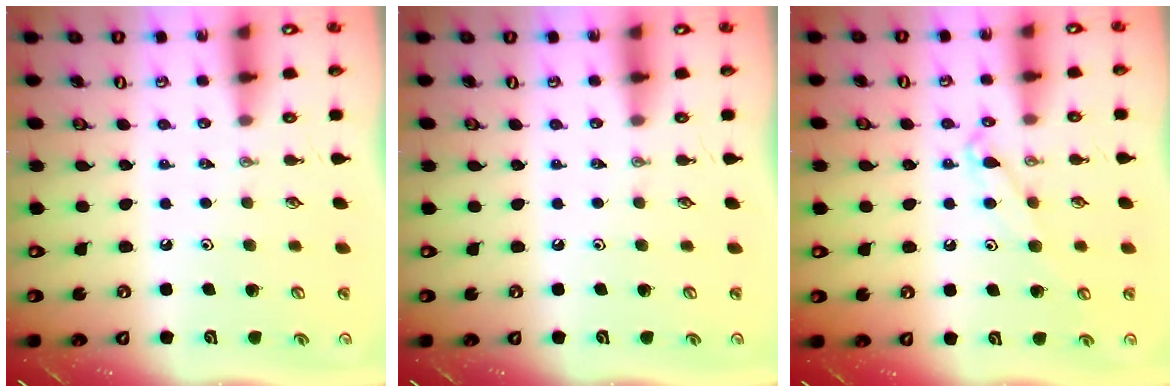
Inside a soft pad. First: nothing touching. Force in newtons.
{"total": 0.0}
{"total": 6.5, "press": 6.5, "slide": 0.7}